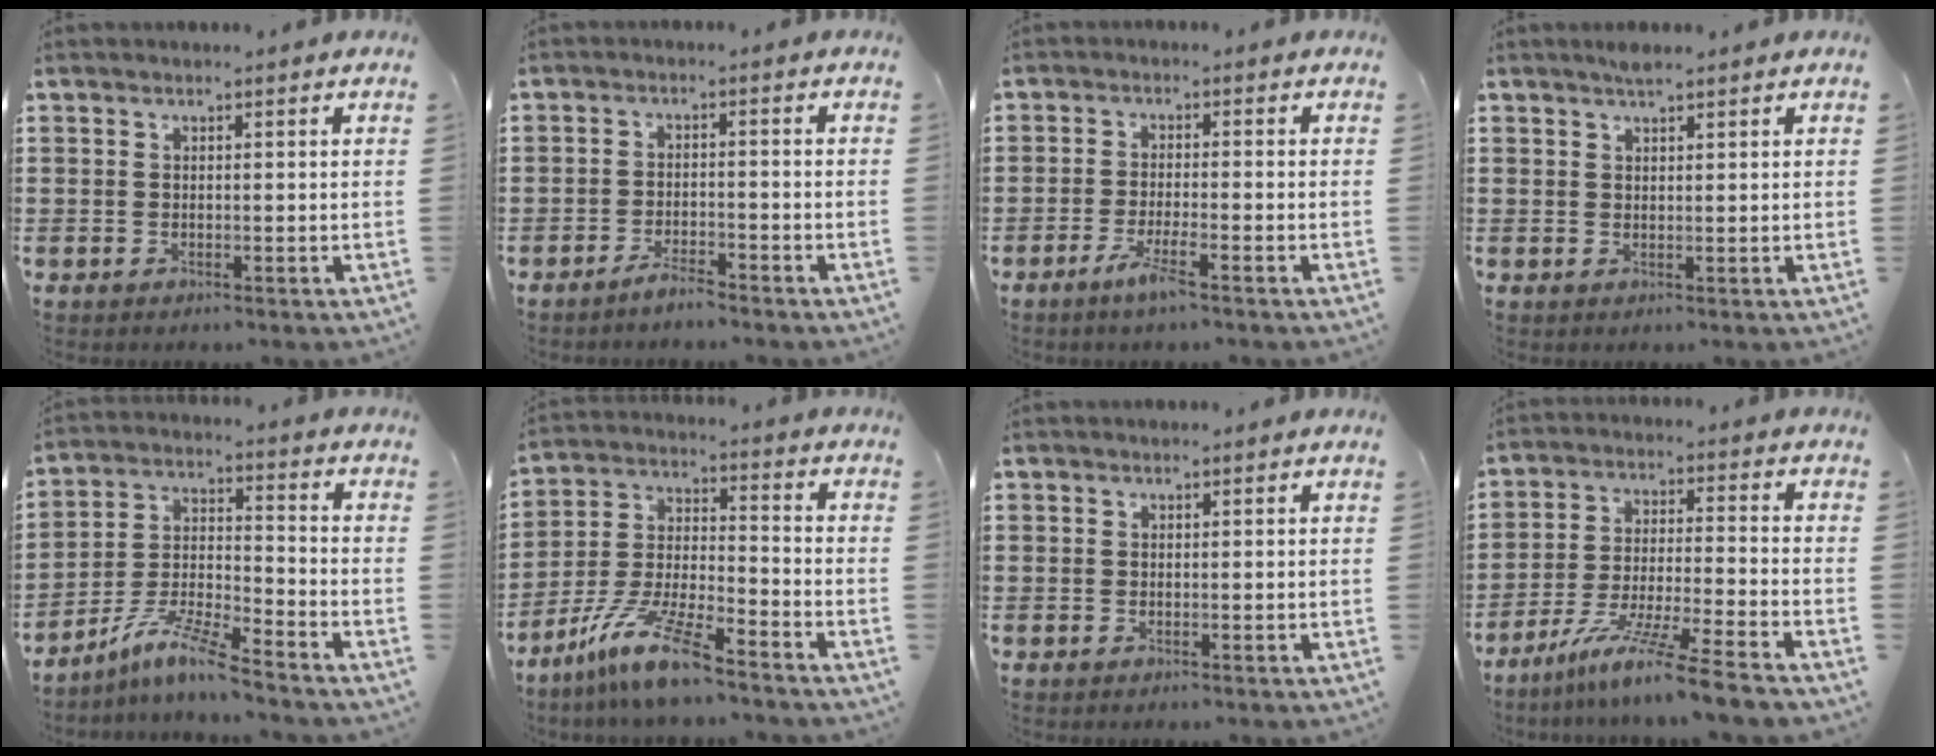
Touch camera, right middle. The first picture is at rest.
{"total": 2.6, "force": [-2.5, 0.3, 0.9], "torque": [-0.017, 0.005, -0.048]}
{"total": 3.6, "force": [-2.3, 0.1, 2.8], "torque": [-0.060, -0.006, -0.044]}
{"total": 1.4, "force": [1.2, 0.3, 0.7], "torque": [-0.016, 0.000, 0.020]}
{"total": 8.8, "force": [-7.1, 0.0, 5.2], "torque": [-0.116, -0.012, -0.142]}
{"total": 10.7, "force": [-8.5, 1.0, 6.5], "torque": [-0.141, 0.002, -0.169]}
{"total": 0.0}
{"total": 9.8, "force": [-8.2, -0.9, 5.3], "torque": [-0.104, -0.010, -0.163]}